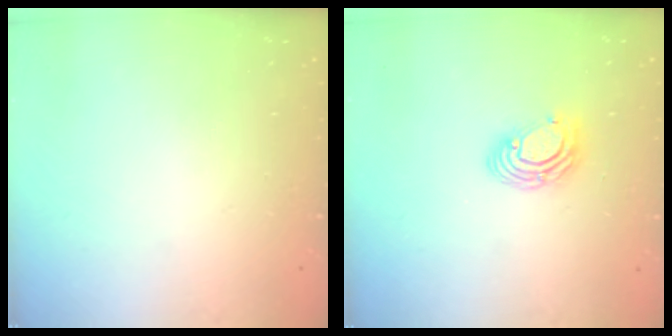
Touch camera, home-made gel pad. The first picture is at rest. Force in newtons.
{"total": 7.0, "press": 6.9, "slide": 0.8}